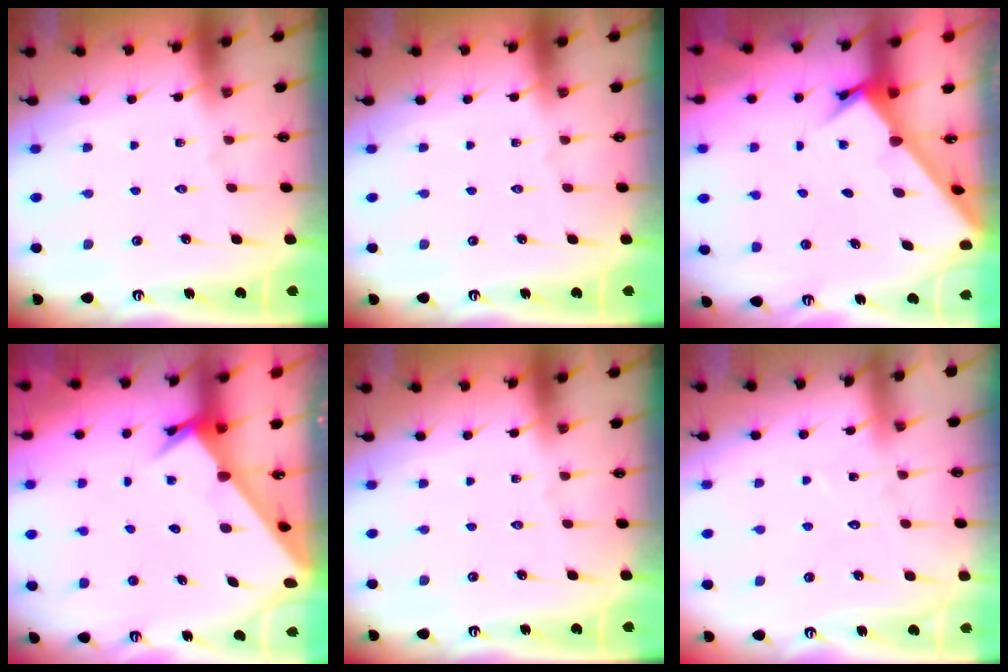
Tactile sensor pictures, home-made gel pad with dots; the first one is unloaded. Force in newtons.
{"total": 0.0}
{"total": 2.2, "press": 2.2, "slide": 0.2}
{"total": 2.4, "press": 2.4, "slide": 0.2}
{"total": 0.0}
{"total": 7.7, "press": 7.7, "slide": 0.6}